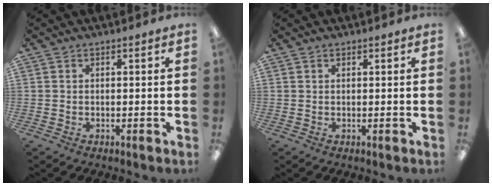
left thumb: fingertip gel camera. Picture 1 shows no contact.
{"total": 0.7, "force": [0.5, 0.4, 0.3], "torque": [-0.007, 0.002, 0.009]}